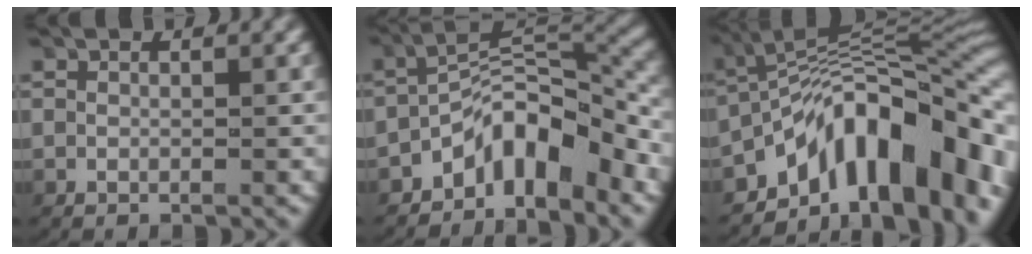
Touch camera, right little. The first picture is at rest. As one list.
[{"total": 6.8, "force": [-3.2, 3.0, 5.3], "torque": [-0.082, 0.006, -0.050]}, {"total": 12.8, "force": [-3.2, 6.7, 10.4], "torque": [-0.158, 0.003, -0.048]}]